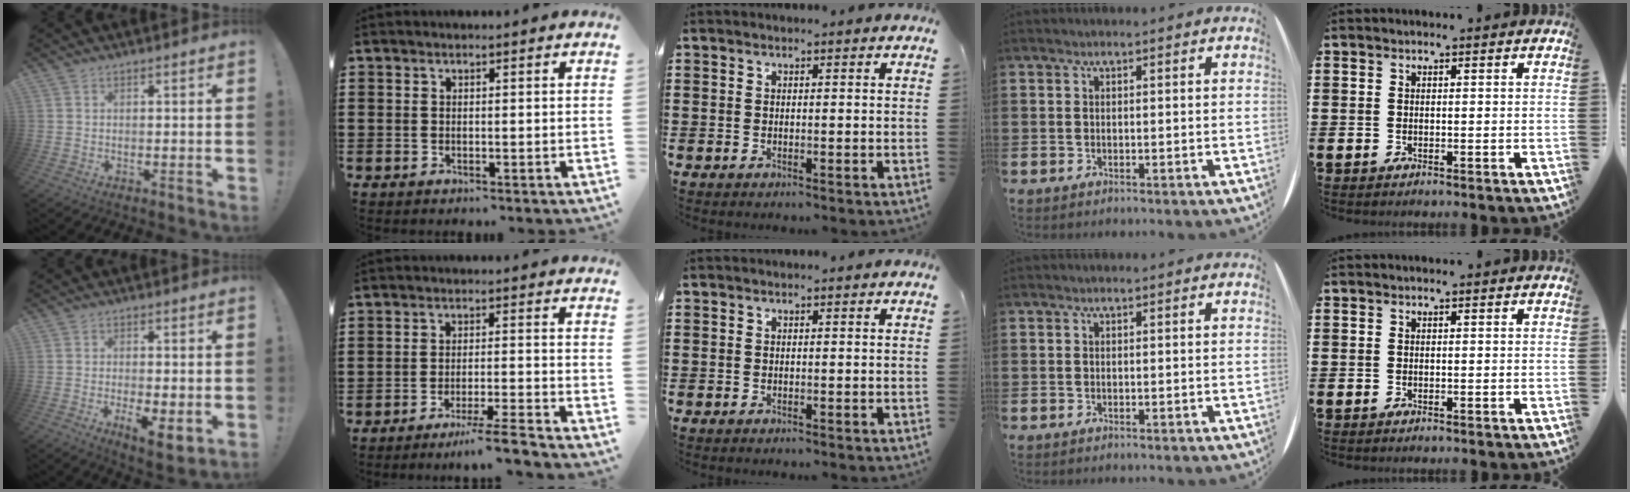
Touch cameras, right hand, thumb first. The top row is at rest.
{"thumb": {"total": 6.3, "force": [-0.9, 2.0, 5.9], "torque": [-0.090, -0.013, -0.009]}, "index": {"total": 4.6, "force": [-4.0, -0.8, 2.2], "torque": [-0.034, -0.015, -0.074]}}